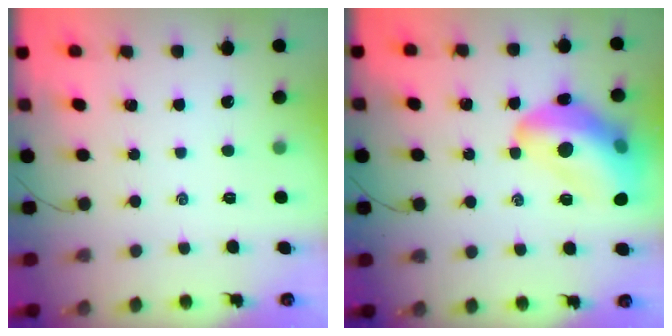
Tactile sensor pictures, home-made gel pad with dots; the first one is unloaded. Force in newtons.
{"total": 19.1, "press": 18.9, "slide": 2.7}